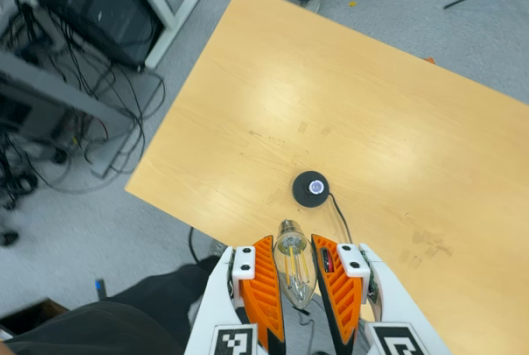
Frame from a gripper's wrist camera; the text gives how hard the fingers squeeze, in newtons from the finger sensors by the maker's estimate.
{"total": 13.6, "left": 13.9, "right": 13.2}